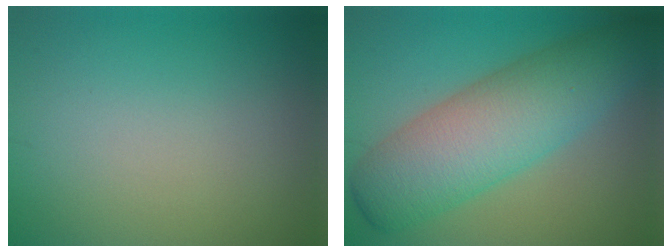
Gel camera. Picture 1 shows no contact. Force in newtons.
{"total": 9.2, "press": 9.2, "slide": 0.1}